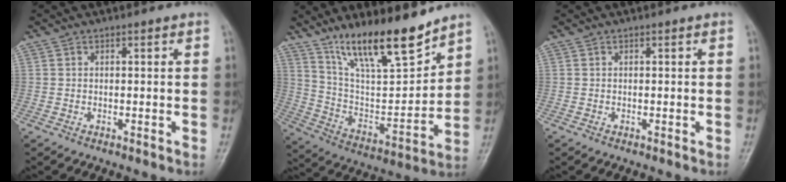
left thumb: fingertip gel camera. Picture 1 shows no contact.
{"total": 17.4, "force": [13.1, 4.2, 10.6], "torque": [-0.149, -0.078, 0.242]}
{"total": 0.0}